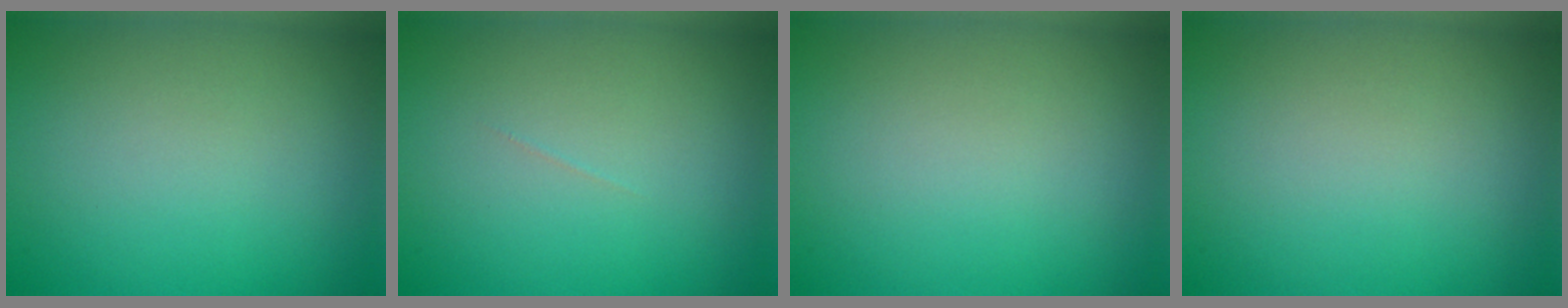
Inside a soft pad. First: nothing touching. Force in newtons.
{"total": 0.0}
{"total": 0.0}
{"total": 0.0}